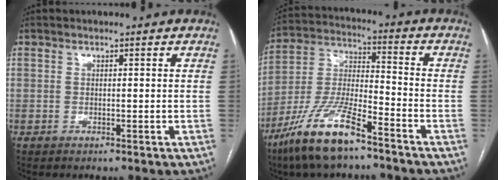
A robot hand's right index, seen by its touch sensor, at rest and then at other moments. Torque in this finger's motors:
{"motor_torque": [1.16, -0.98, 0.81, 0.21]}